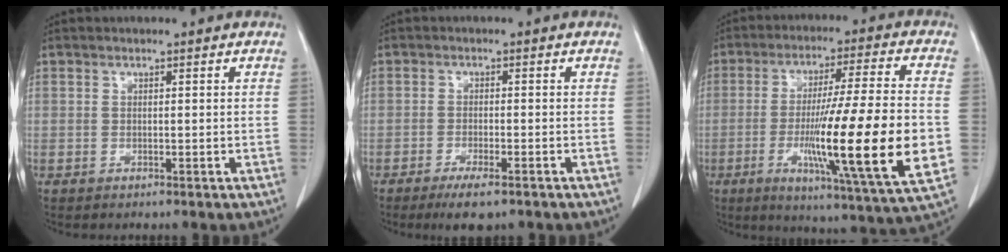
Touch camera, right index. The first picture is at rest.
{"total": 4.8, "force": [-3.3, 0.9, 3.4], "torque": [-0.056, -0.010, -0.050]}
{"total": 21.4, "force": [-4.1, -0.1, 21.0], "torque": [-0.321, -0.024, -0.068]}